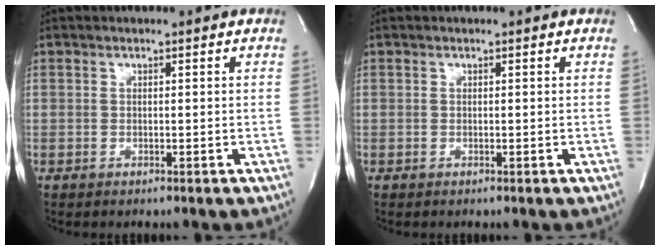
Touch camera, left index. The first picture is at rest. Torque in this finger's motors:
{"motor_torque": [0.18, 0.00, 0.01, 0.00]}